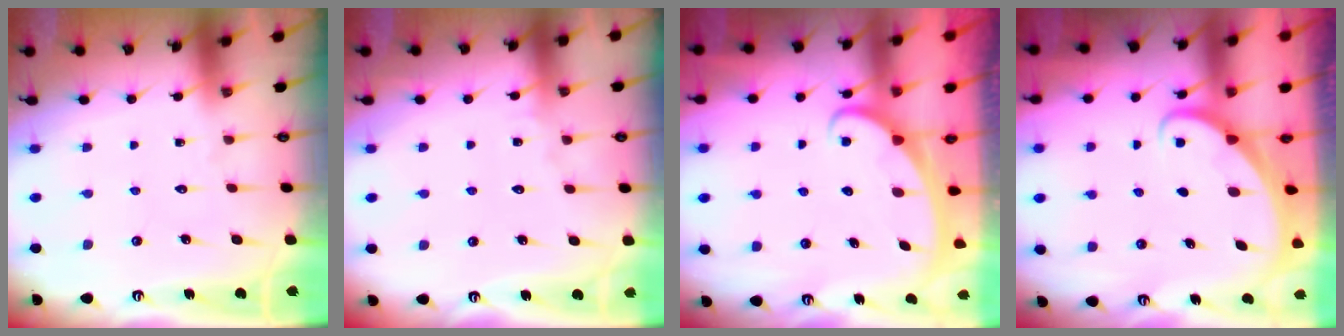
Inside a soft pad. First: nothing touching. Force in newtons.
{"total": 1.9, "press": 1.9, "slide": 0.2}
{"total": 2.6, "press": 2.6, "slide": 0.3}
{"total": 1.6, "press": 1.6, "slide": 0.1}